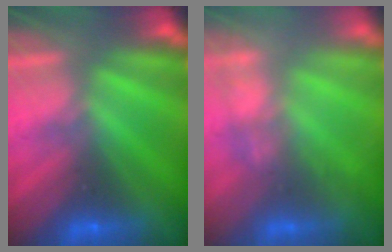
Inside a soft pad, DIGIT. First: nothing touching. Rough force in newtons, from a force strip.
{"total": 2.7}